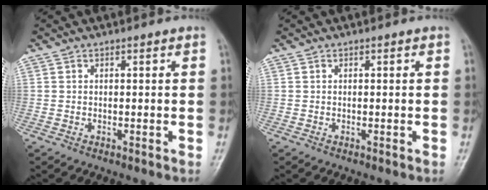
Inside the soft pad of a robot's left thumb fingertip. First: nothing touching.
{"total": 0.0}